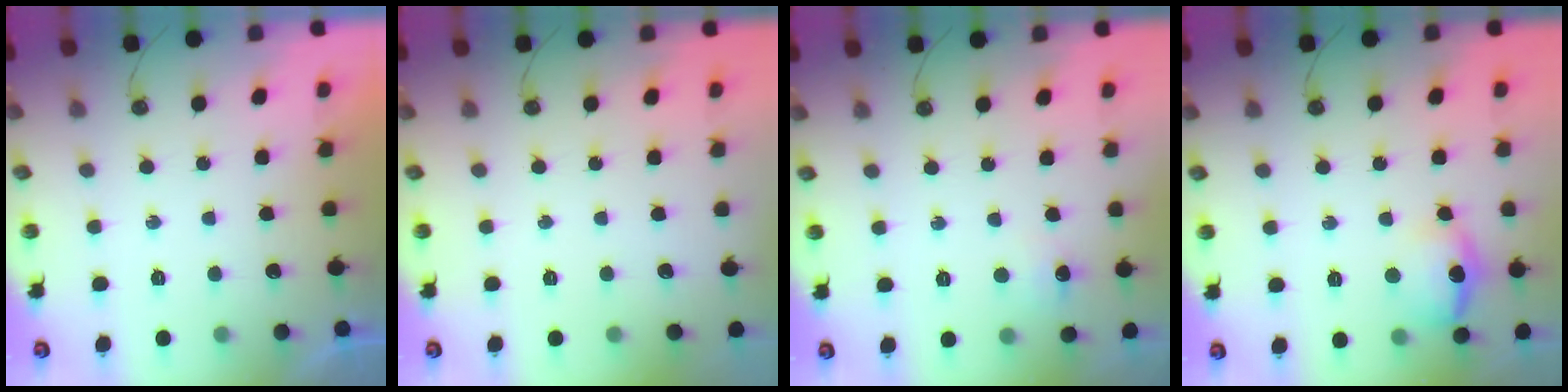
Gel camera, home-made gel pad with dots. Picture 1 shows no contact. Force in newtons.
{"total": 0.0}
{"total": 5.6, "press": 5.6, "slide": 0.6}
{"total": 13.2, "press": 13.2, "slide": 1.0}